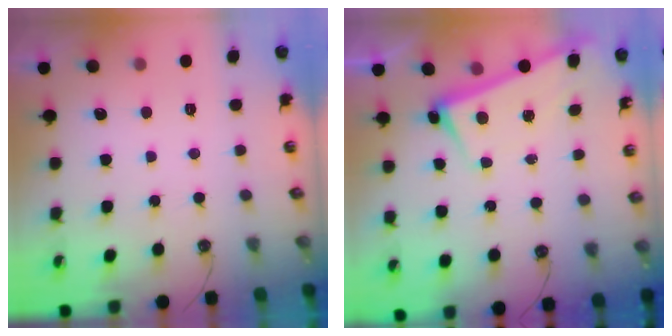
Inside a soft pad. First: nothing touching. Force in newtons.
{"total": 2.6, "press": 2.4, "slide": 1.0}